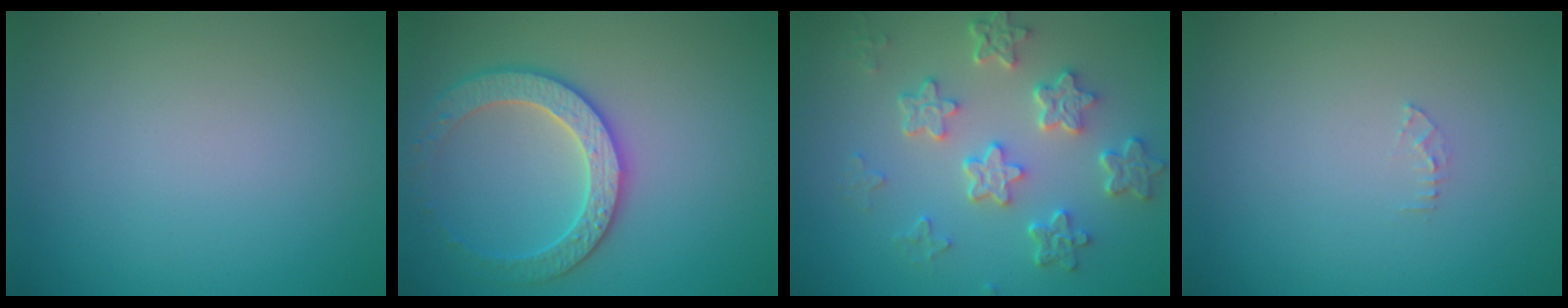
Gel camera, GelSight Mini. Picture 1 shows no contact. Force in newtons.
{"total": 3.6, "press": 3.6, "slide": 0.4}
{"total": 5.3, "press": 4.1, "slide": 3.4}
{"total": 0.7, "press": 0.7, "slide": 0.1}